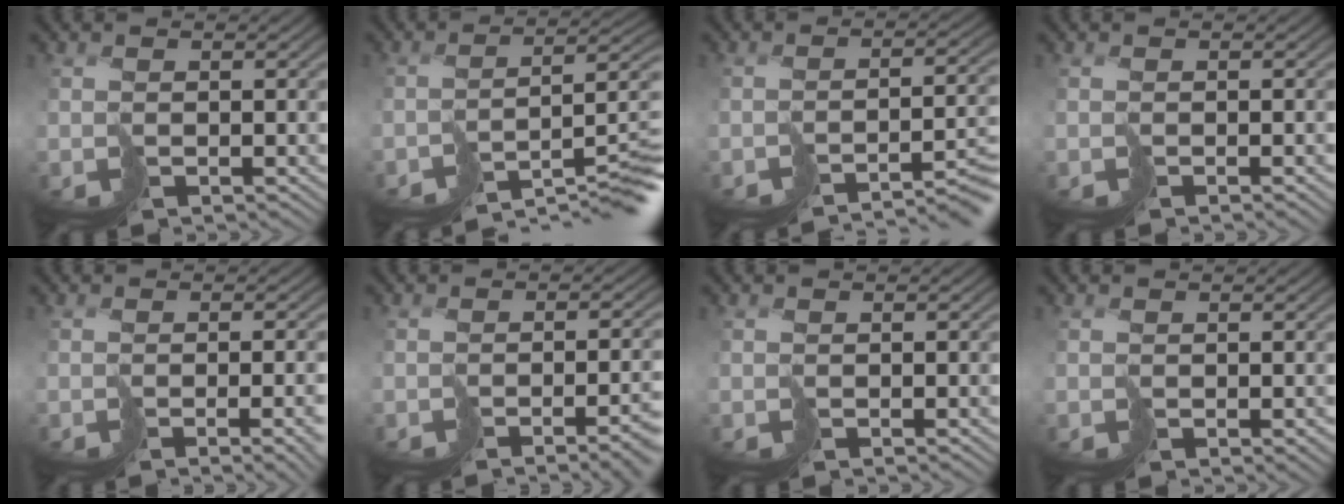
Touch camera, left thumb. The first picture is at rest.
{"total": 9.0, "force": [-6.1, 2.5, 6.1], "torque": [-0.101, -0.020, -0.076]}
{"total": 6.5, "force": [-5.6, 0.6, 3.4], "torque": [-0.034, -0.008, -0.084]}
{"total": 0.8, "force": [-0.8, -0.1, 0.3], "torque": [-0.002, 0.000, -0.014]}
{"total": 5.2, "force": [-2.5, 1.3, 4.3], "torque": [-0.049, -0.020, -0.020]}
{"total": 5.5, "force": [-3.7, 0.6, 3.9], "torque": [-0.041, -0.014, -0.048]}
{"total": 0.6, "force": [-0.5, 0.0, 0.2], "torque": [-0.002, -0.001, -0.010]}
{"total": 1.3, "force": [-0.4, 0.8, 0.9], "torque": [-0.012, -0.002, -0.005]}